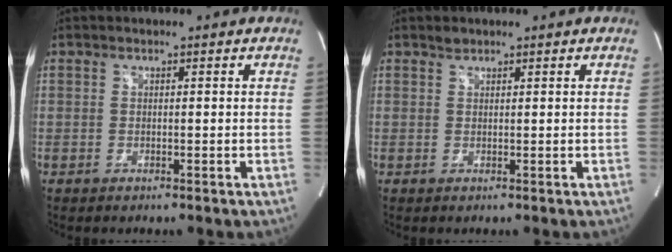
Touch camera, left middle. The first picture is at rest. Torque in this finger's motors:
{"motor_torque": [0.22, 0.13, -0.14, 0.00]}